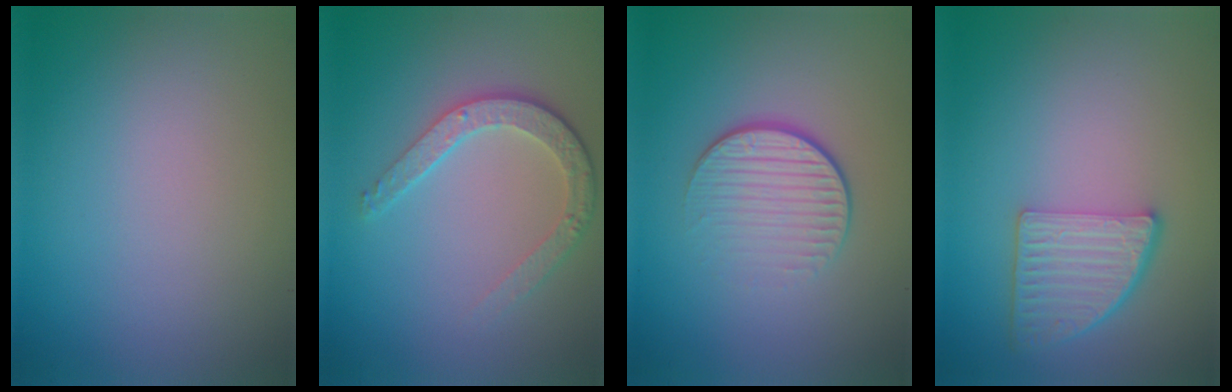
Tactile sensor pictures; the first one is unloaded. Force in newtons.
{"total": 3.6, "press": 2.9, "slide": 2.2}
{"total": 4.1, "press": 2.6, "slide": 3.2}
{"total": 4.5, "press": 3.6, "slide": 2.7}